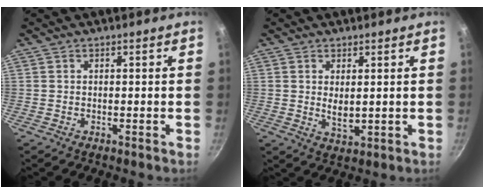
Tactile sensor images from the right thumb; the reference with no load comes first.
{"total": 4.0, "force": [0.7, 1.9, 3.5], "torque": [-0.060, -0.012, 0.018]}